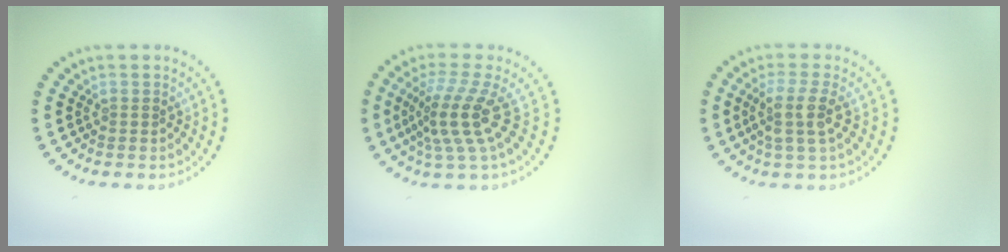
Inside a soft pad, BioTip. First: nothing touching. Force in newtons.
{"total": 4.3, "press": 2.9, "slide": 3.2}
{"total": 3.1, "press": 2.5, "slide": 1.9}